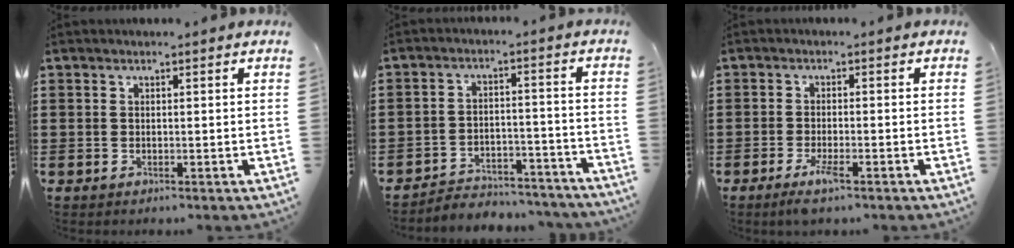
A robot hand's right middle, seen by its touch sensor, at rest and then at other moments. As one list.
[{"total": 4.7, "force": [-4.6, 0.8, 0.3], "torque": [-0.008, 0.011, -0.098]}, {"total": 3.2, "force": [-1.8, 0.4, 2.6], "torque": [-0.055, -0.007, -0.035]}]